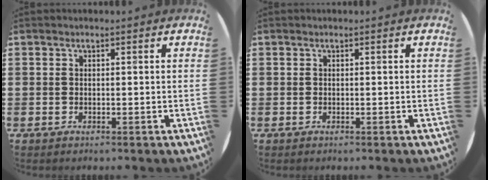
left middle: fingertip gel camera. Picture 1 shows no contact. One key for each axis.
{"total": 0.0}